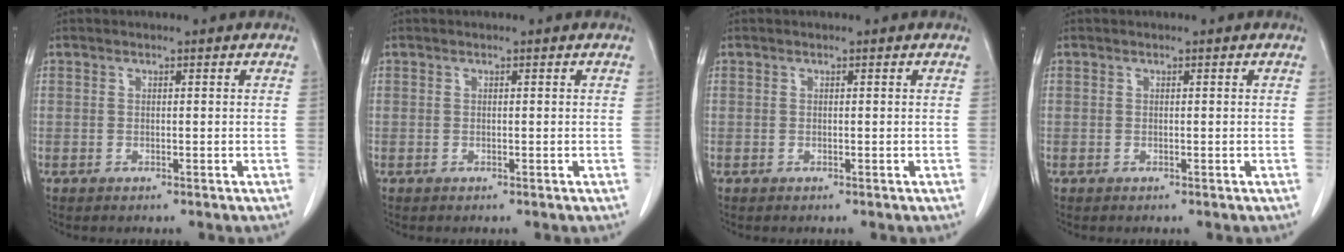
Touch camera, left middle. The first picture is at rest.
{"total": 0.0}
{"total": 0.0}
{"total": 0.0}